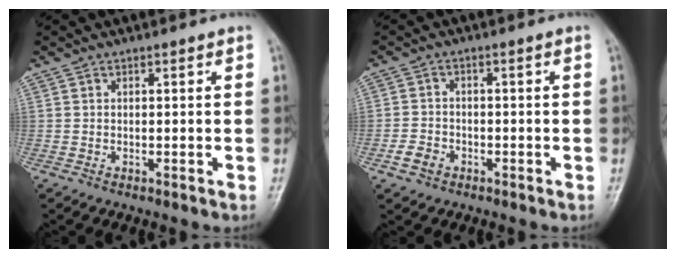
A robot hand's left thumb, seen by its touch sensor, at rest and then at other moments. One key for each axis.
{"total": 3.5, "fx": -1.8, "fy": 2.6, "fz": 1.4, "tx": -0.022, "ty": 0.013, "tz": -0.034}